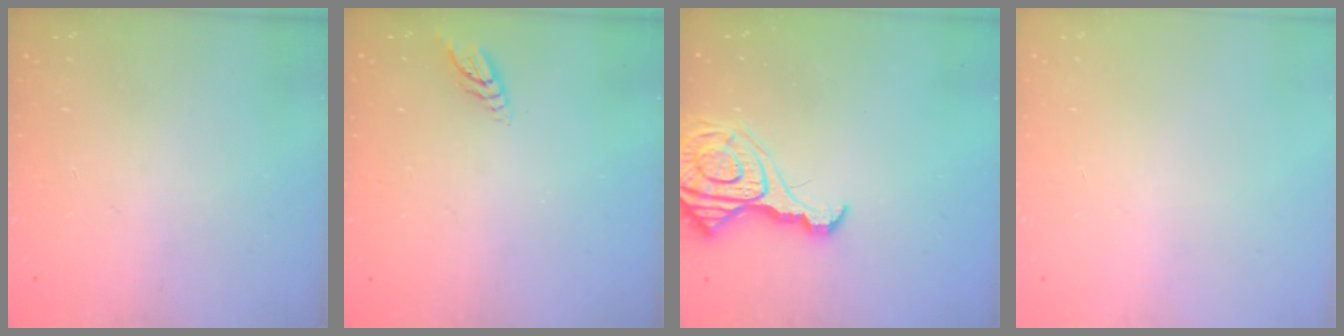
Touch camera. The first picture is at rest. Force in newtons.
{"total": 4.7, "press": 4.6, "slide": 0.4}
{"total": 12.8, "press": 12.8, "slide": 1.3}
{"total": 0.0}